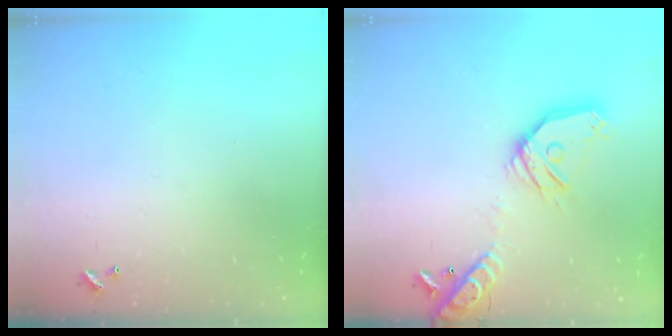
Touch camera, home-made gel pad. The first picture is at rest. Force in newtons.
{"total": 18.8, "press": 18.6, "slide": 3.0}